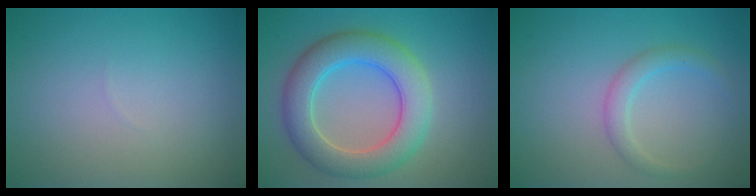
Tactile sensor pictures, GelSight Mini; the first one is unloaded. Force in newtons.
{"total": 6.6, "press": 6.6, "slide": 0.2}
{"total": 1.9, "press": 1.9, "slide": 0.2}